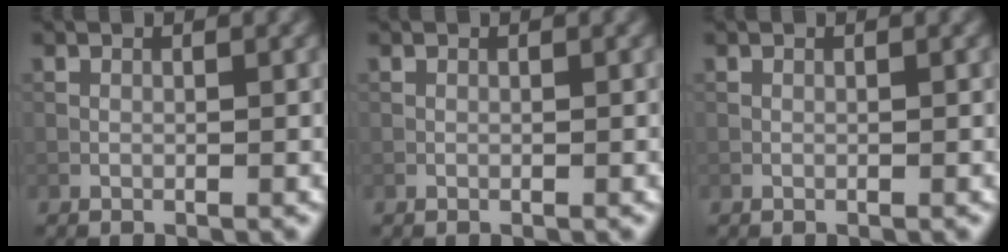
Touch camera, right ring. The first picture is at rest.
{"total": 0.0}
{"total": 0.0}